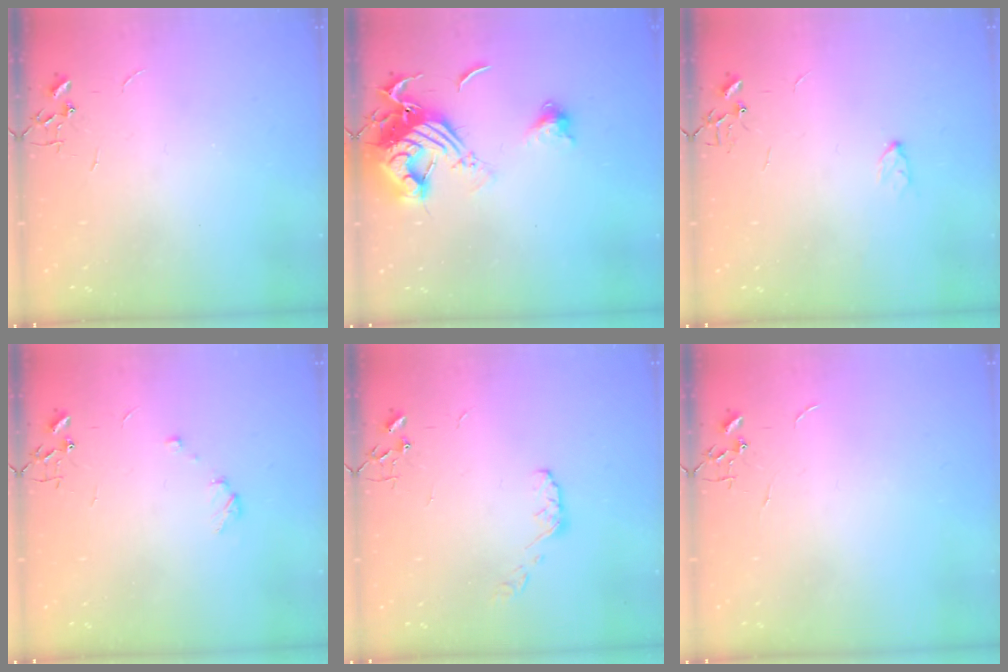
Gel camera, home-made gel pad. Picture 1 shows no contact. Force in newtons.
{"total": 15.6, "press": 15.4, "slide": 1.9}
{"total": 3.4, "press": 3.4, "slide": 0.5}
{"total": 5.5, "press": 5.4, "slide": 0.6}
{"total": 4.9, "press": 4.9, "slide": 0.7}
{"total": 0.0}